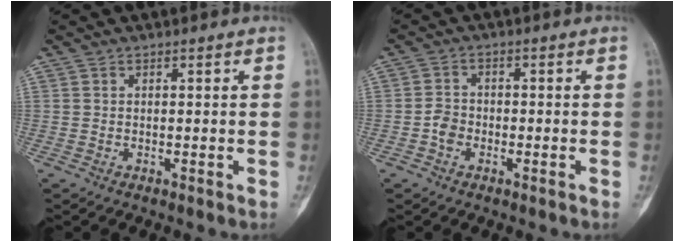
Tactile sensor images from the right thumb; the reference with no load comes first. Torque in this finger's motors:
{"motor_torque": [2.32, 2.25, 0.45, -0.53, -0.01]}